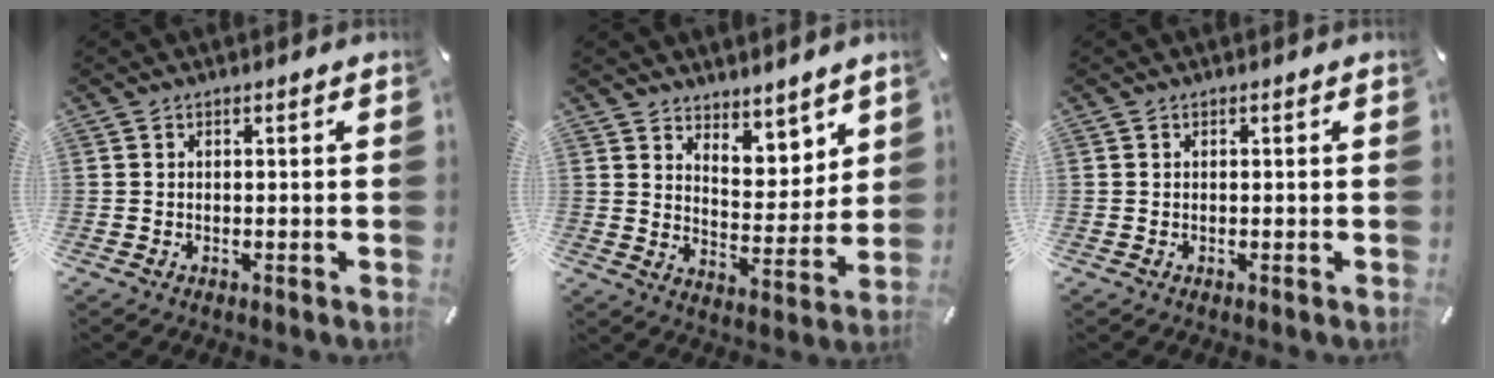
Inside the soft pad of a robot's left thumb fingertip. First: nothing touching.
{"total": 7.3, "force": [6.1, 3.9, -0.1], "torque": [0.016, -0.069, 0.112]}
{"total": 0.0}